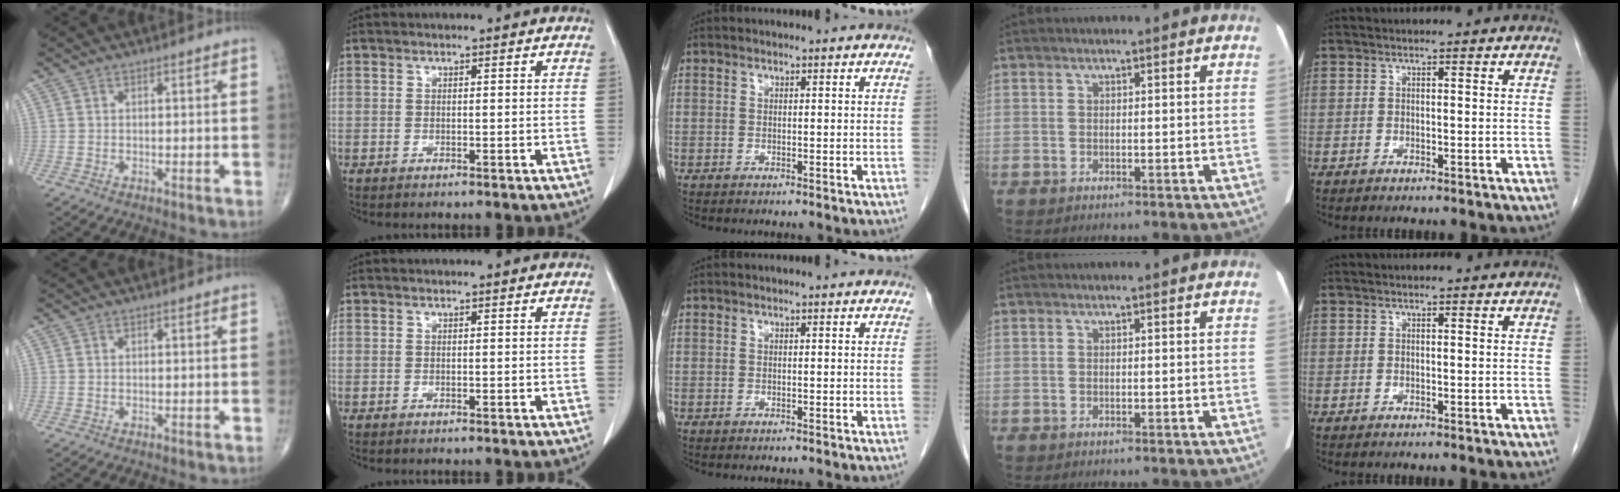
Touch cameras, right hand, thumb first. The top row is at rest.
{}